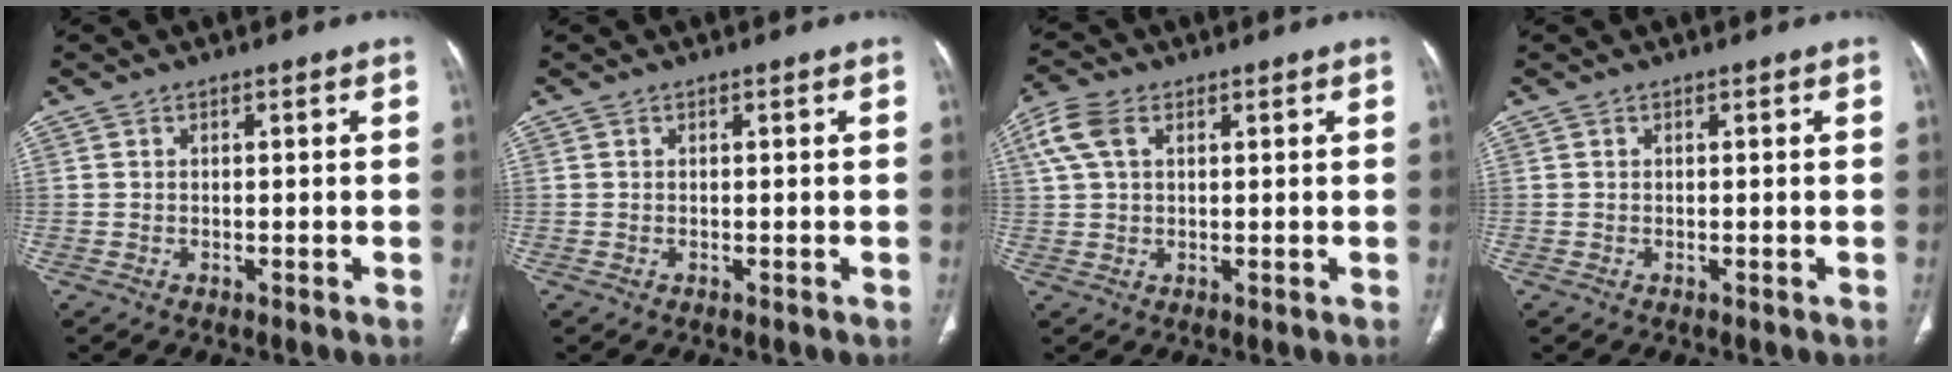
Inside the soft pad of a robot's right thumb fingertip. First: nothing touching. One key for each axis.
{"total": 0.0}
{"total": 5.9, "fx": 2.3, "fy": 3.4, "fz": 4.3, "tx": -0.110, "ty": 0.016, "tz": 0.048}
{"total": 0.0}